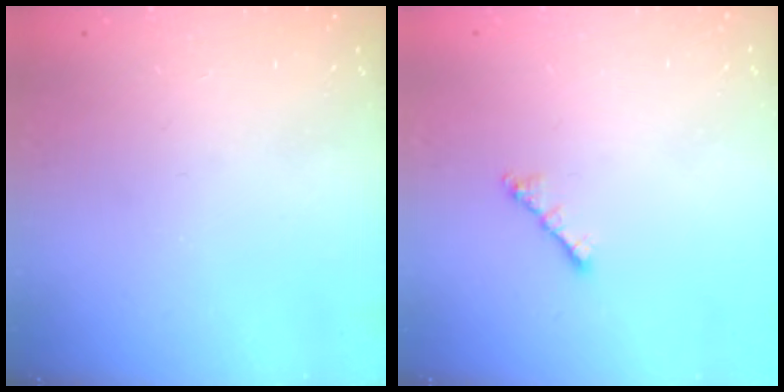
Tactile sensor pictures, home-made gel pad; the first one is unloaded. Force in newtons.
{"total": 2.0, "press": 1.9, "slide": 0.6}